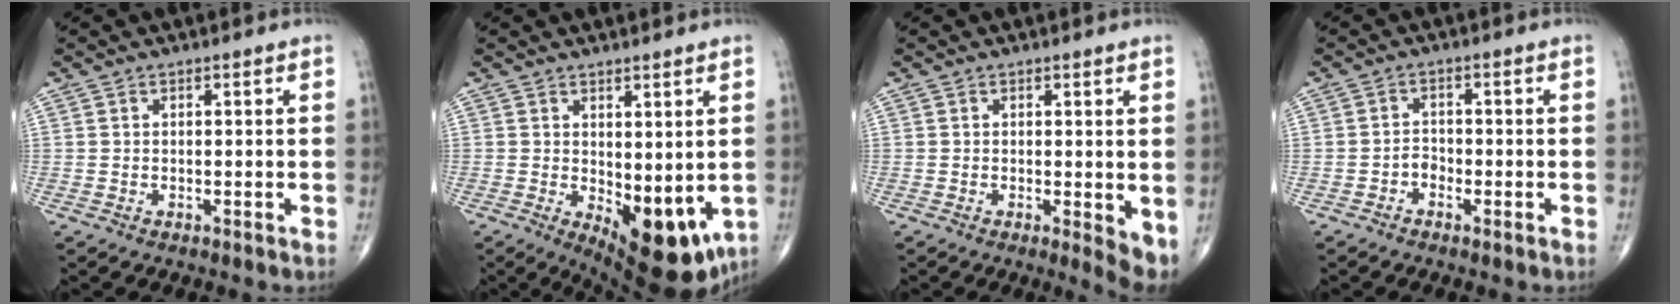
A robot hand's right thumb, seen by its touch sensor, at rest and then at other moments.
{"total": 12.0, "force": [-1.8, 5.5, 10.5], "torque": [-0.124, -0.023, -0.003]}
{"total": 4.2, "force": [-0.1, 1.4, 4.0], "torque": [-0.052, -0.012, -0.004]}
{"total": 1.8, "force": [-1.1, 1.2, 0.8], "torque": [-0.005, 0.008, -0.025]}